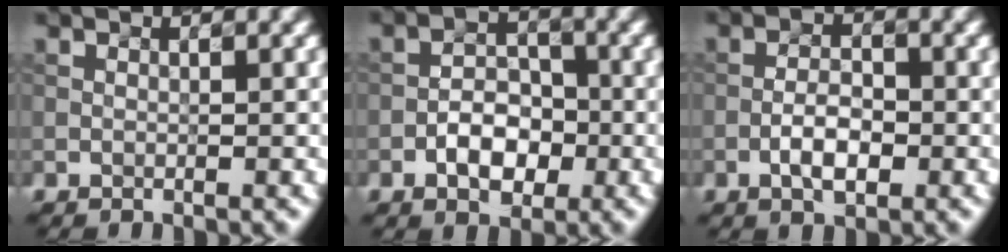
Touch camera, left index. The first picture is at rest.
{"total": 3.3, "force": [-1.6, 2.0, 2.1], "torque": [-0.029, 0.010, -0.020]}
{"total": 2.5, "force": [-1.3, 1.0, 1.9], "torque": [-0.036, 0.006, -0.020]}